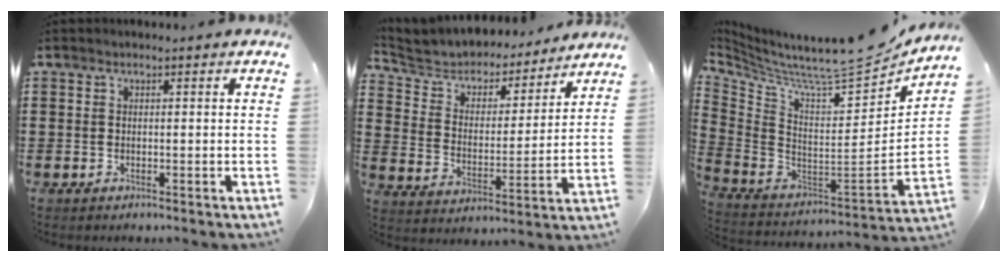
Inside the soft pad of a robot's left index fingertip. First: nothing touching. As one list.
[{"total": 4.7, "force": [4.3, 1.8, 0.8], "torque": [-0.047, -0.032, 0.067]}, {"total": 9.0, "force": [7.9, 0.3, 4.3], "torque": [-0.103, -0.082, 0.124]}]